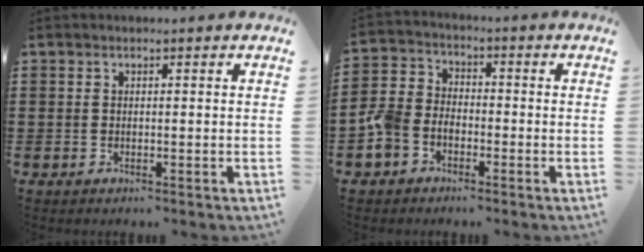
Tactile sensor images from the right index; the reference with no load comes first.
{"total": 5.0, "force": [-3.2, 3.2, 2.1], "torque": [-0.076, 0.000, -0.073]}